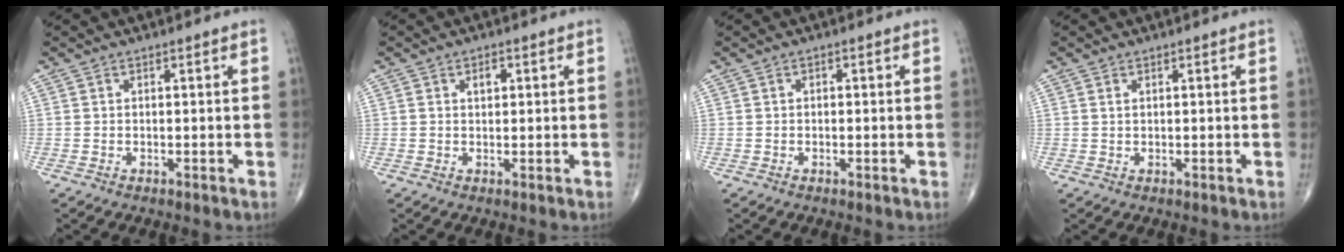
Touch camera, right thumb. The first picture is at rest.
{"total": 1.8, "force": [0.6, 1.1, 1.3], "torque": [-0.016, -0.001, 0.009]}
{"total": 0.5, "force": [0.0, 0.4, 0.4], "torque": [-0.002, 0.001, -0.001]}
{"total": 0.6, "force": [0.4, 0.3, 0.4], "torque": [-0.009, 0.003, 0.009]}